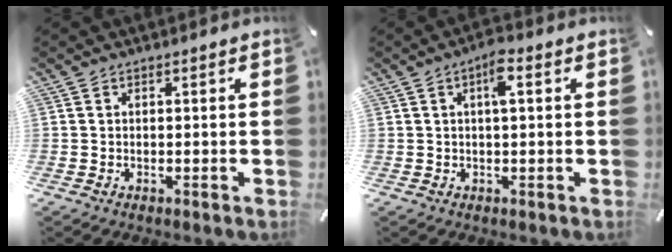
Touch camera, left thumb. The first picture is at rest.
{"total": 4.3, "force": [1.3, 1.3, 3.9], "torque": [-0.065, 0.004, 0.015]}